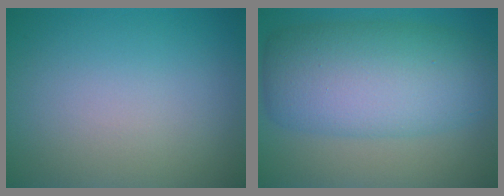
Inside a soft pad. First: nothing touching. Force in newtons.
{"total": 9.7, "press": 9.7, "slide": 0.2}